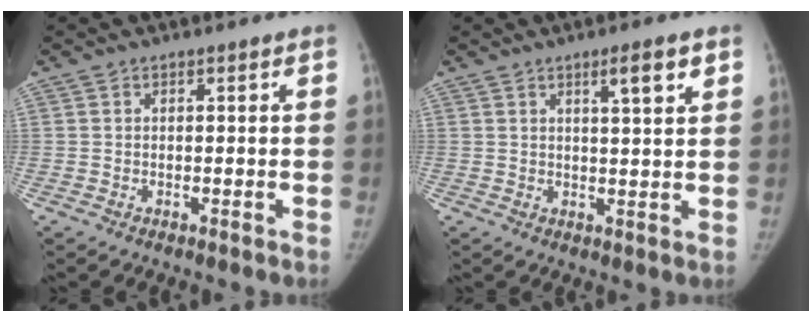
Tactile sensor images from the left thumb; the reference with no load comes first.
{"total": 4.9, "force": [2.7, 0.7, 4.1], "torque": [-0.056, -0.016, 0.042]}